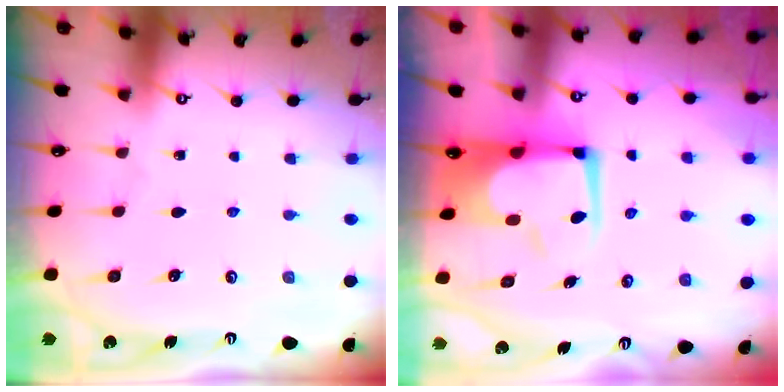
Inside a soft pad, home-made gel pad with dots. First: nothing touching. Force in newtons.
{"total": 3.4, "press": 3.2, "slide": 1.2}